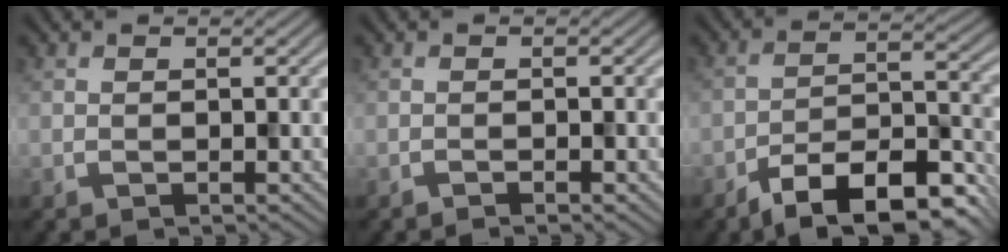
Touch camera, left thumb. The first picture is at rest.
{"total": 0.8, "force": [-0.7, 0.1, 0.5], "torque": [-0.008, 0.001, -0.011]}
{"total": 12.0, "force": [-8.9, 3.8, 7.1], "torque": [-0.107, 0.001, -0.150]}